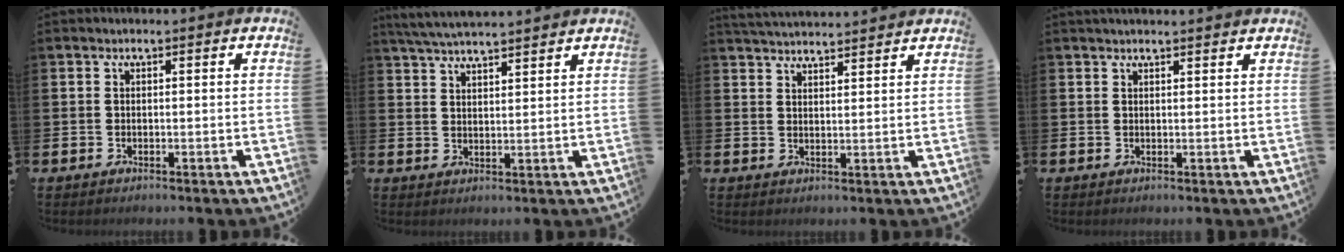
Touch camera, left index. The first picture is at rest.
{"total": 4.8, "force": [4.7, 0.2, 1.0], "torque": [-0.034, -0.018, 0.086]}
{"total": 3.8, "force": [3.8, 0.1, 0.1], "torque": [-0.013, -0.020, 0.069]}
{"total": 1.3, "force": [1.2, 0.0, 0.2], "torque": [0.001, -0.004, 0.021]}